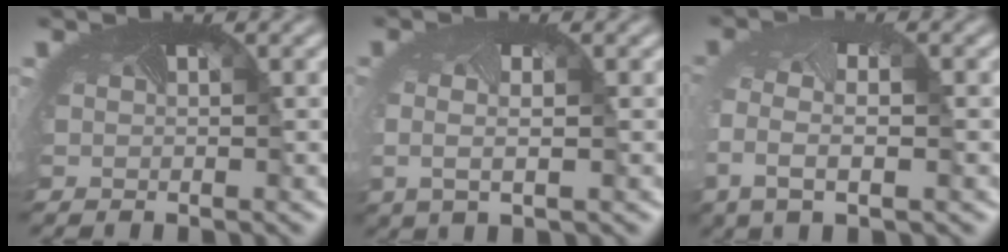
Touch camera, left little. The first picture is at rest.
{"total": 1.6, "force": [-0.2, 0.6, 1.5], "torque": [-0.053, -0.010, -0.002]}
{"total": 3.8, "force": [-1.2, 2.0, 3.0], "torque": [-0.098, -0.018, -0.022]}